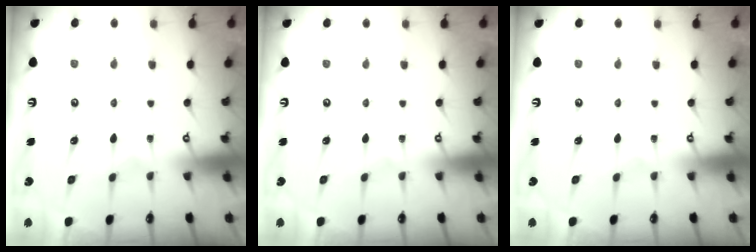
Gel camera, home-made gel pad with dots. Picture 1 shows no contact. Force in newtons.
{"total": 0.0}
{"total": 0.0}